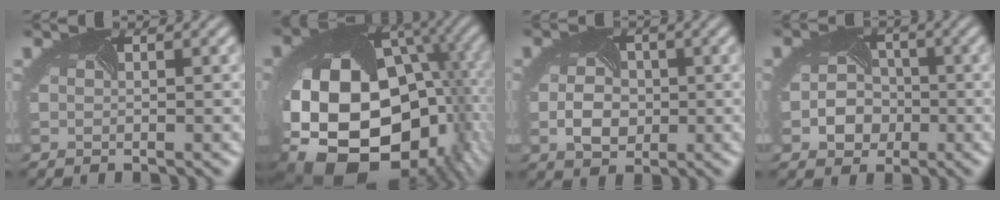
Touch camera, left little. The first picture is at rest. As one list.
[{"total": 20.3, "force": [-6.3, 13.8, 13.5], "torque": [-0.283, -0.045, -0.082]}, {"total": 3.7, "force": [-0.9, 2.8, 2.3], "torque": [-0.050, -0.002, -0.011]}, {"total": 3.7, "force": [-1.5, 3.1, 1.4], "torque": [-0.020, -0.002, -0.016]}]